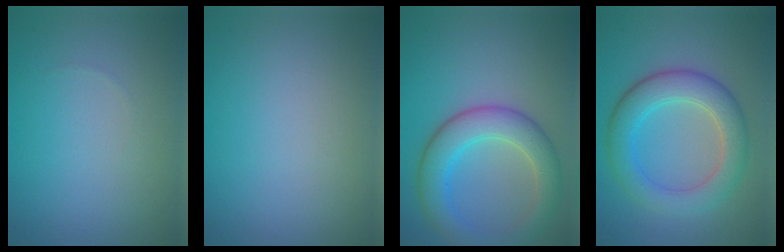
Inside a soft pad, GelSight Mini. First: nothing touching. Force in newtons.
{"total": 0.0}
{"total": 5.6, "press": 5.6, "slide": 0.3}
{"total": 5.6, "press": 5.6, "slide": 0.4}